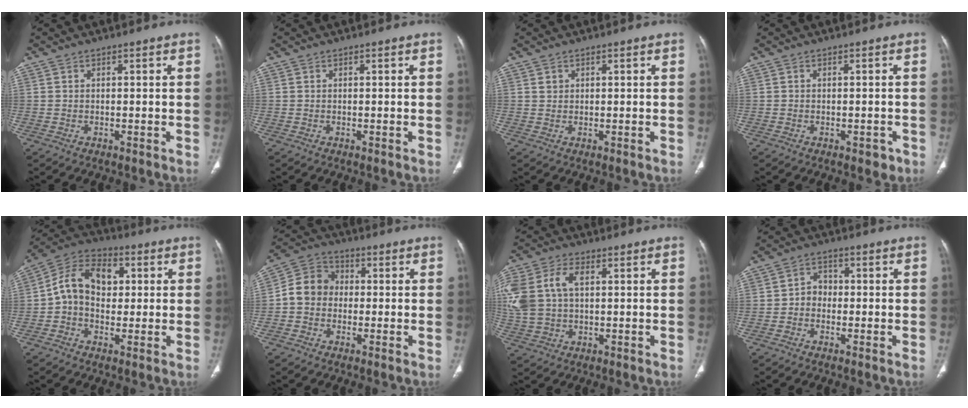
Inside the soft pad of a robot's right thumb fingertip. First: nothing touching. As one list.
[{"total": 0.0}, {"total": 1.0, "force": [0.5, 0.8, 0.2], "torque": [0.004, -0.002, 0.009]}, {"total": 1.8, "force": [-0.9, 1.1, 1.0], "torque": [-0.003, 0.003, -0.009]}, {"total": 11.6, "force": [1.1, 8.5, 7.9], "torque": [-0.116, 0.029, 0.008]}, {"total": 8.1, "force": [-0.7, 6.9, 4.0], "torque": [-0.054, 0.029, -0.029]}, {"total": 13.0, "force": [2.4, 8.5, 9.5], "torque": [-0.238, 0.018, 0.050]}, {"total": 3.4, "force": [-0.8, 2.9, 1.6], "torque": [-0.006, 0.017, -0.023]}]